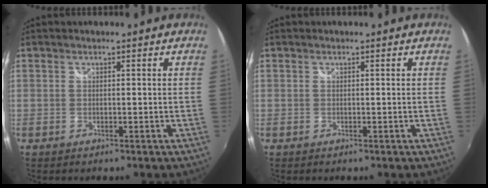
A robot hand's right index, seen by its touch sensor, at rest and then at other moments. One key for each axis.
{"total": 0.0}